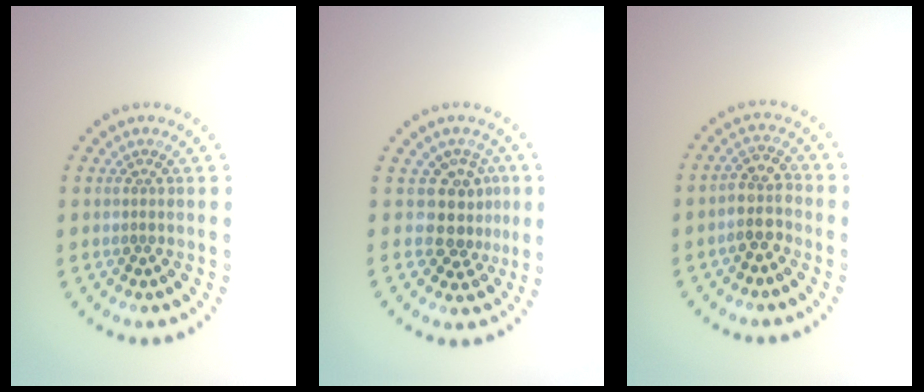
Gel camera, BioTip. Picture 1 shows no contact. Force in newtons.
{"total": 3.3, "press": 2.5, "slide": 2.1}
{"total": 2.9, "press": 2.6, "slide": 1.3}